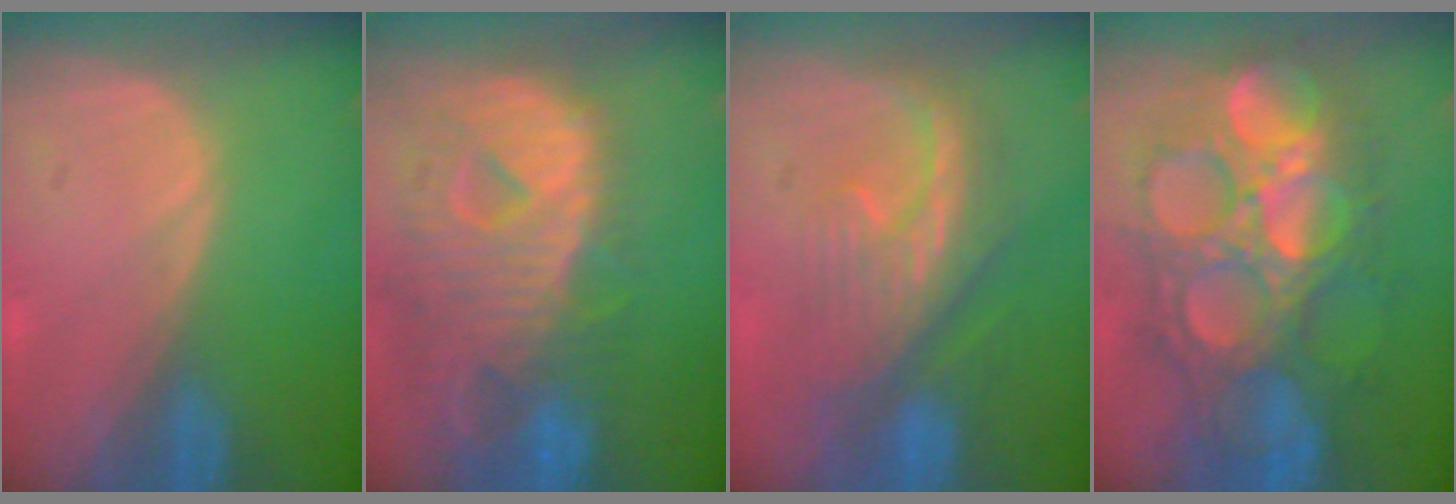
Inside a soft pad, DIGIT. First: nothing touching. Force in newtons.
{"total": 12.8, "press": 11.0, "slide": 6.6}
{"total": 8.0, "press": 8.0, "slide": 1.0}
{"total": 13.6, "press": 13.5, "slide": 1.5}